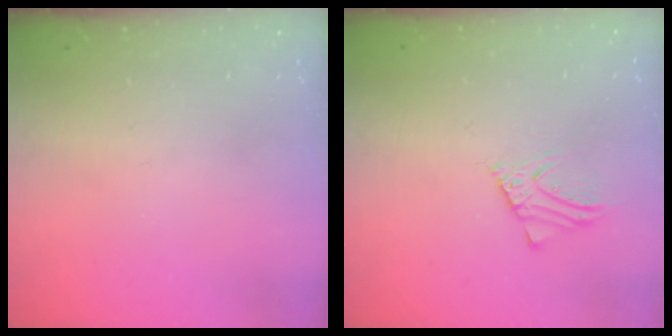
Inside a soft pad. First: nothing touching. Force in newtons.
{"total": 2.5, "press": 2.5, "slide": 0.1}